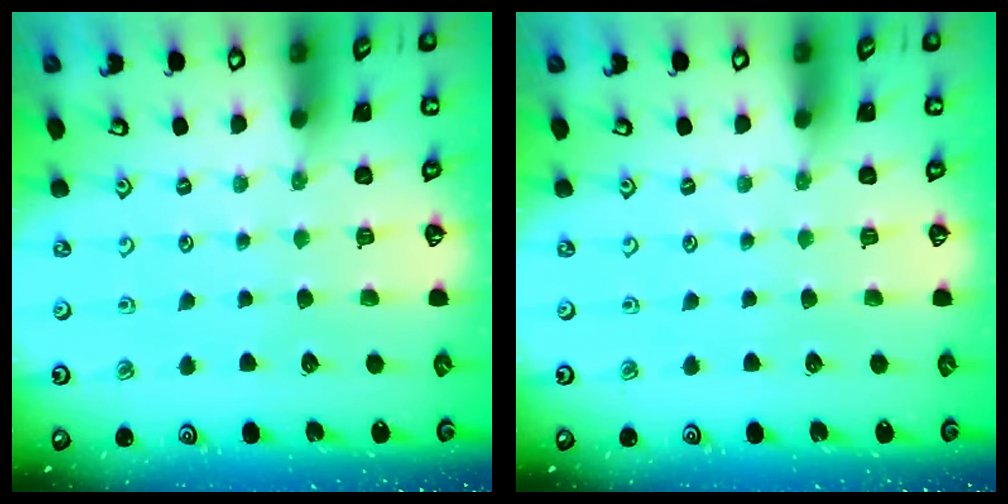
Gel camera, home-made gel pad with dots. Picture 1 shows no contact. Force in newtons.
{"total": 0.0}